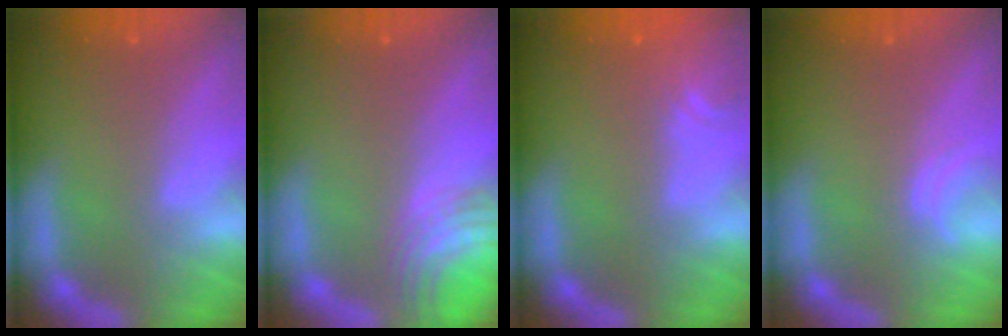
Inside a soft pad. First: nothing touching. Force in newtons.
{"total": 5.0}
{"total": 3.5}
{"total": 1.0}